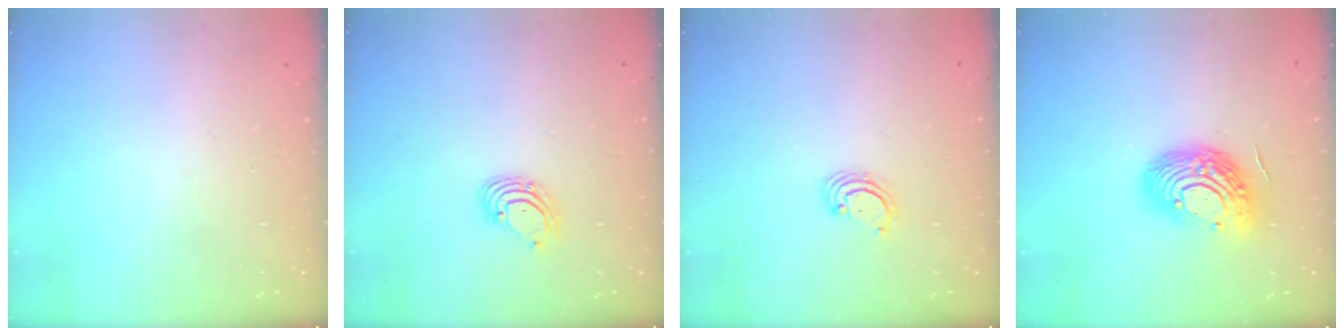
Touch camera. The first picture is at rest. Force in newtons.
{"total": 2.6, "press": 2.6, "slide": 0.1}
{"total": 2.6, "press": 2.6, "slide": 0.3}
{"total": 16.2, "press": 16.1, "slide": 1.2}